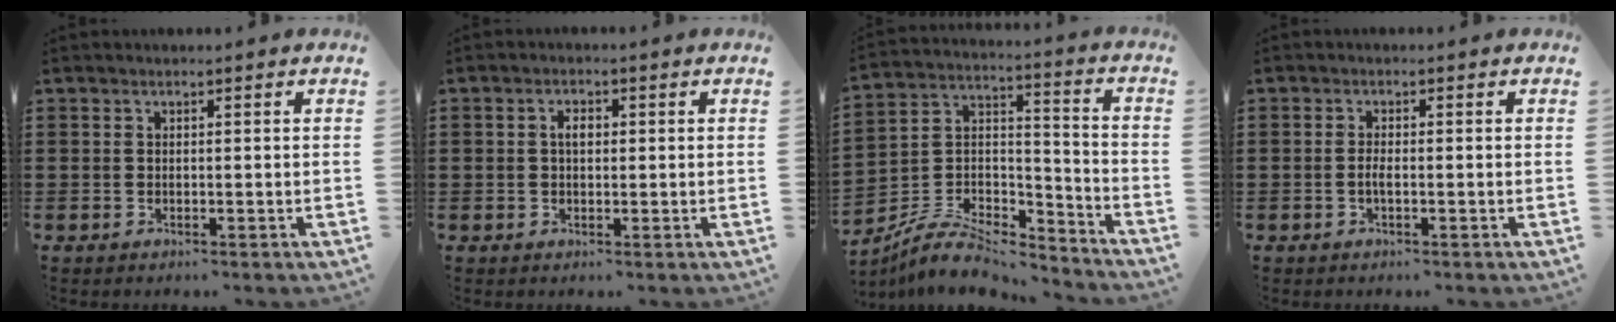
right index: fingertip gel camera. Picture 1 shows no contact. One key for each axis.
{"total": 2.1, "fx": 0.3, "fy": 1.2, "fz": 1.7, "tx": -0.033, "ty": 0.009, "tz": 0.003}
{"total": 7.9, "fx": -6.9, "fy": 2.5, "fz": 2.9, "tx": -0.066, "ty": 0.008, "tz": -0.136}
{"total": 1.6, "fx": -0.5, "fy": 0.3, "fz": 1.5, "tx": -0.036, "ty": -0.003, "tz": -0.011}